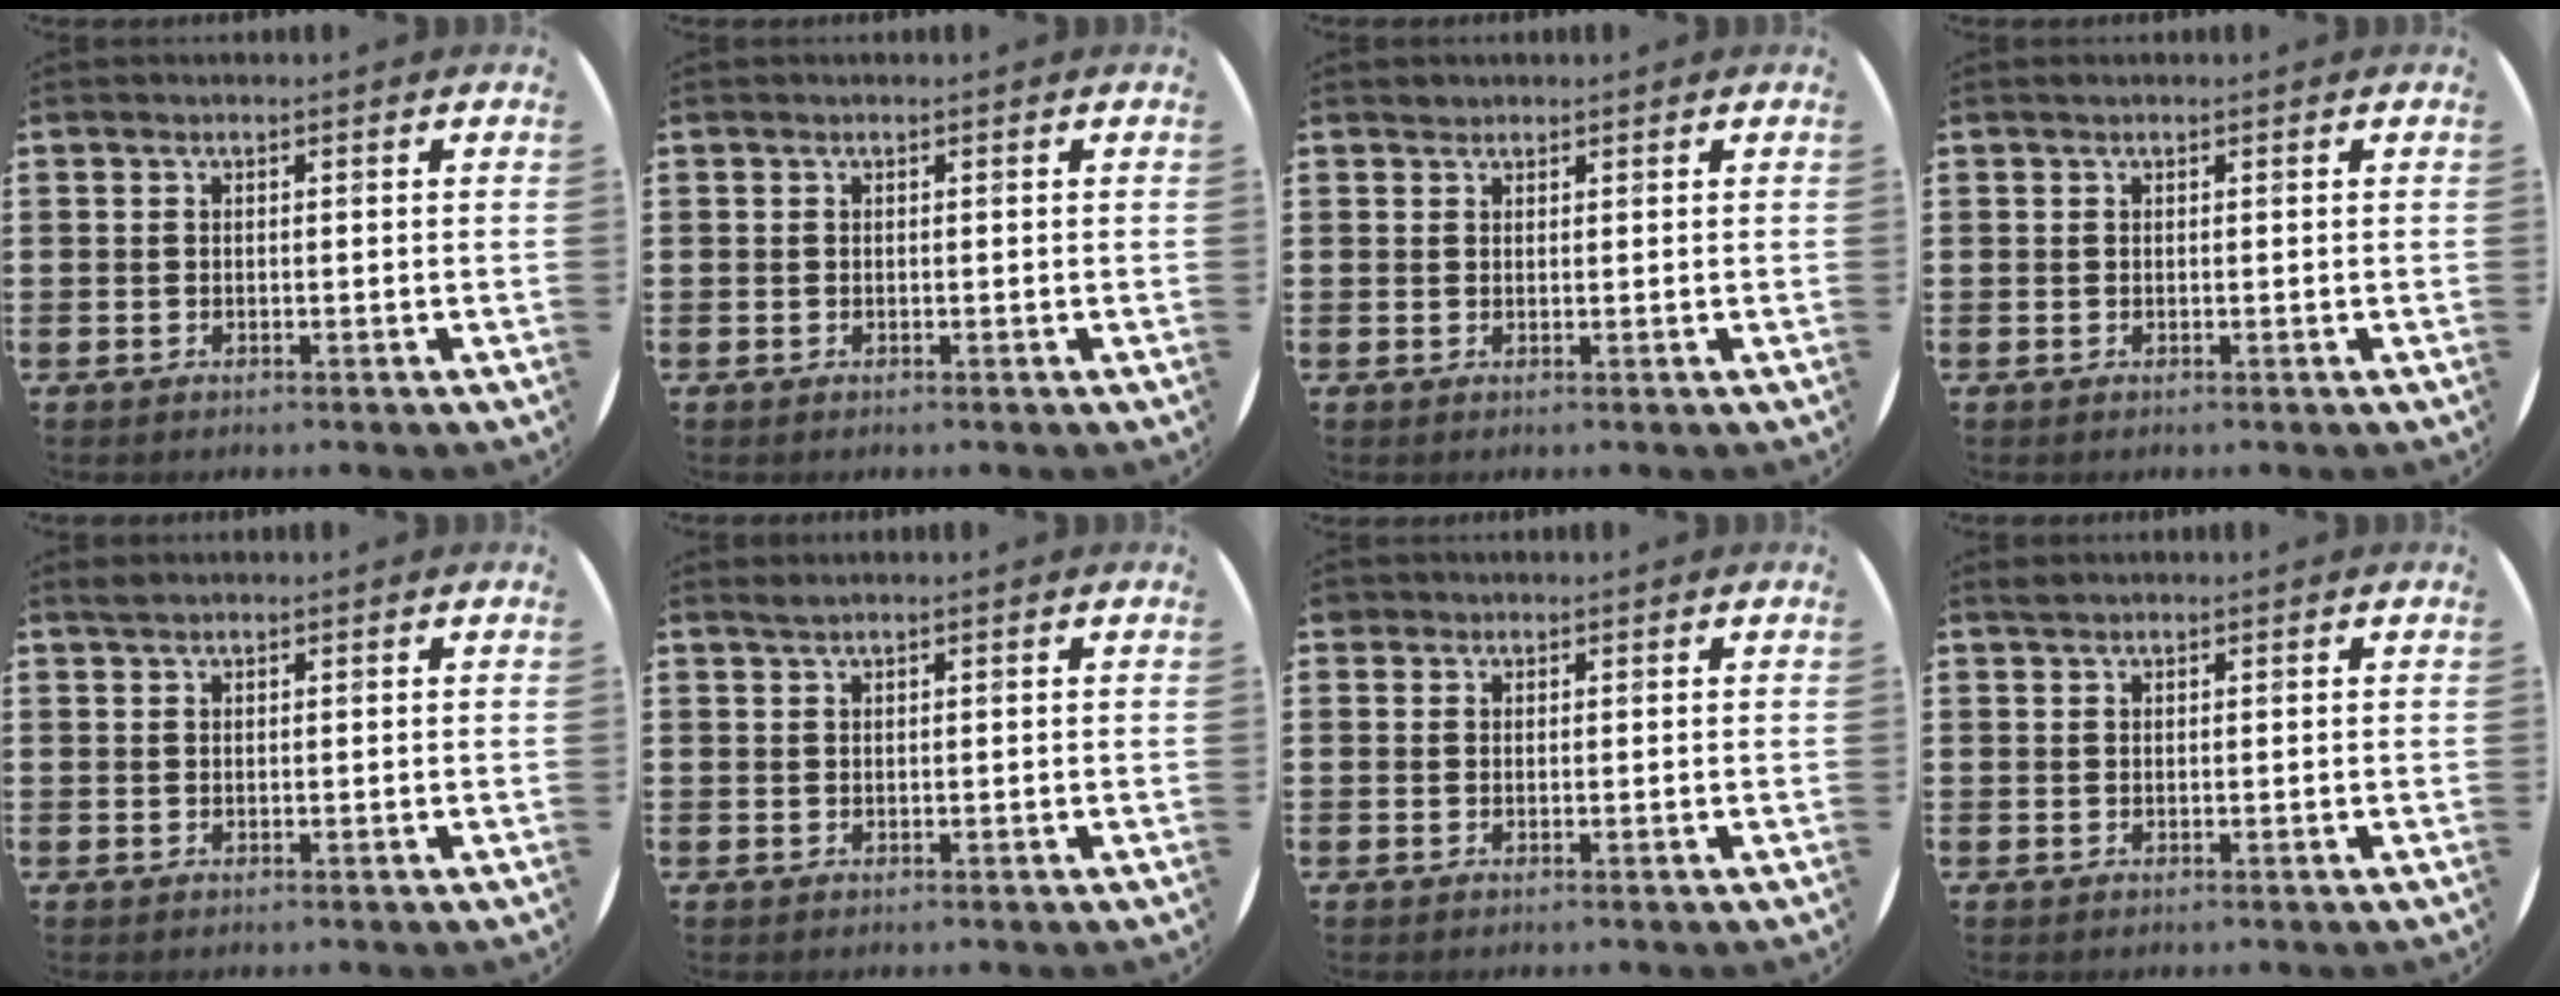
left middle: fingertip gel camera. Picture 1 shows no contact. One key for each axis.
{"total": 0.0}
{"total": 0.8, "fx": 0.8, "fy": 0.2, "fz": -0.1, "tx": 0.002, "ty": 0.002, "tz": 0.016}
{"total": 0.0}
{"total": 0.8, "fx": 0.7, "fy": 0.2, "fz": 0.2, "tx": -0.006, "ty": 0.001, "tz": 0.014}
{"total": 0.7, "fx": 0.6, "fy": -0.1, "fz": 0.3, "tx": -0.005, "ty": 0.000, "tz": 0.012}
{"total": 0.6, "fx": 0.5, "fy": 0.4, "fz": -0.1, "tx": 0.000, "ty": 0.003, "tz": 0.010}
{"total": 0.6, "fx": 0.6, "fy": 0.1, "fz": 0.1, "tx": -0.004, "ty": 0.001, "tz": 0.012}